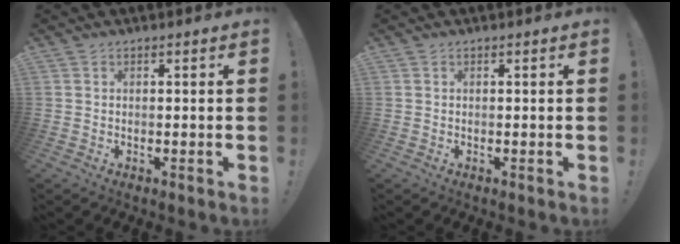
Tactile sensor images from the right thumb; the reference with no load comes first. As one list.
[{"total": 0.0}]